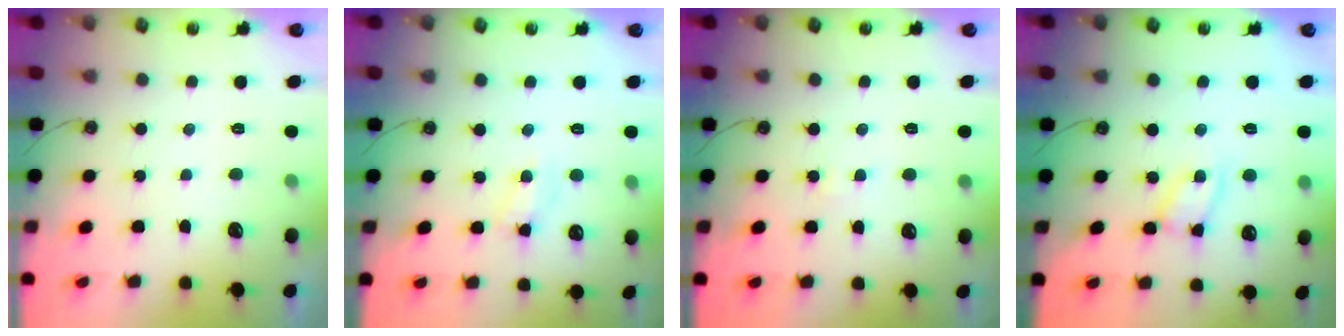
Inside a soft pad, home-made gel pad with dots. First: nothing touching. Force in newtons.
{"total": 6.8, "press": 6.8, "slide": 0.5}
{"total": 1.5, "press": 1.5, "slide": 0.3}
{"total": 7.0, "press": 7.0, "slide": 0.4}